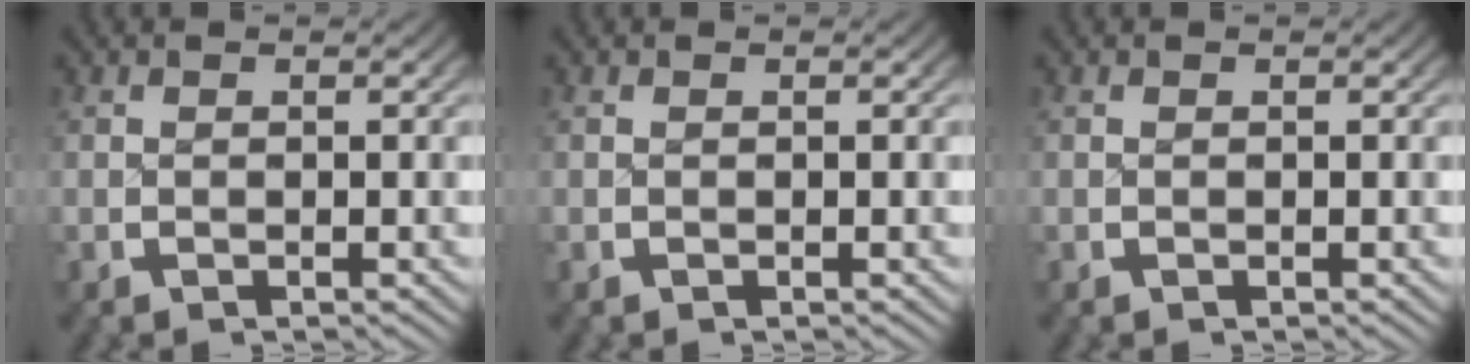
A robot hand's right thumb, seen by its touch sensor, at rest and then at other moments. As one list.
[{"total": 0.0}, {"total": 0.0}]